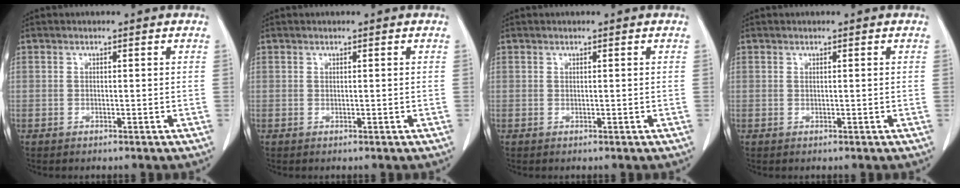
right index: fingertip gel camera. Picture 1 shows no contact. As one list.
[{"total": 0.0}, {"total": 0.0}, {"total": 0.0}]